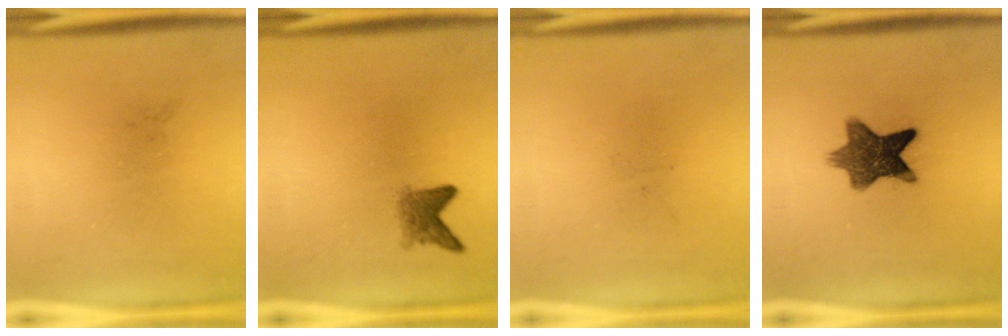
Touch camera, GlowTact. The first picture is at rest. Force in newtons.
{"total": 2.6}
{"total": 0.0}
{"total": 9.4}